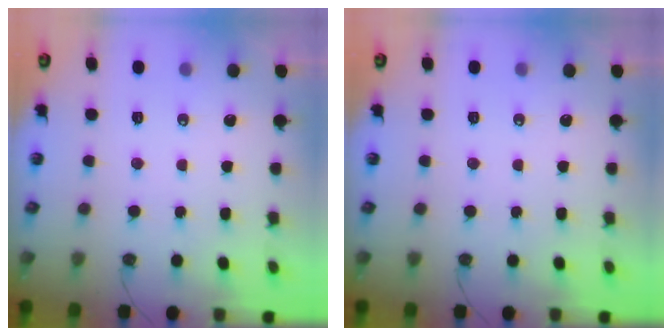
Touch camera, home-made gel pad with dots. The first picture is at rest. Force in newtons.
{"total": 0.0}